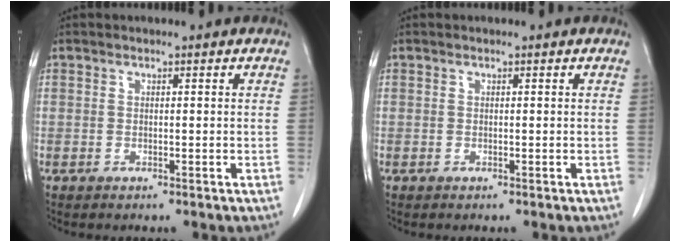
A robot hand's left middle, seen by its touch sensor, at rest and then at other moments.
{"total": 0.0}